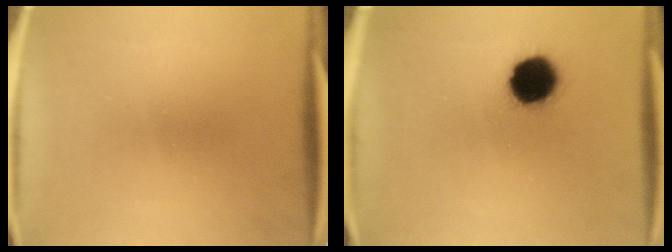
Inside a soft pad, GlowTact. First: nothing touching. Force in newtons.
{"total": 11.5}